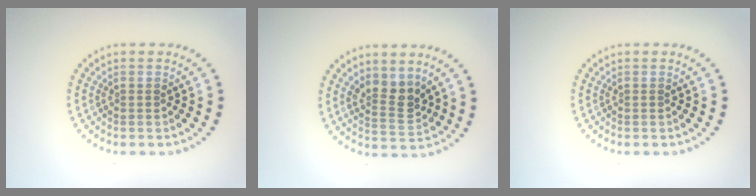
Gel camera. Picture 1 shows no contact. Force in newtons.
{"total": 2.9, "press": 2.6, "slide": 1.3}
{"total": 0.0}